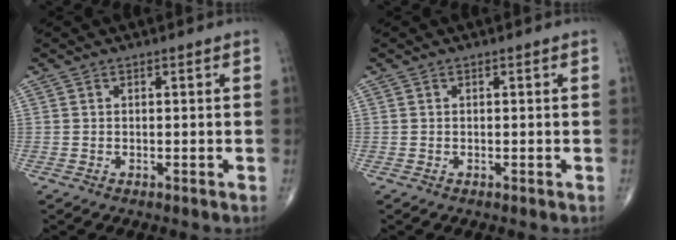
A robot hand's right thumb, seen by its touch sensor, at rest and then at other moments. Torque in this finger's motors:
{"motor_torque": [-0.02, -0.01, 0.00, 0.00, 0.00]}